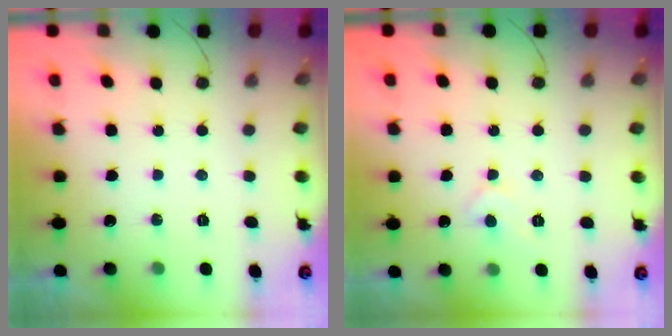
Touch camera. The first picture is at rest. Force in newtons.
{"total": 4.4, "press": 4.4, "slide": 0.6}